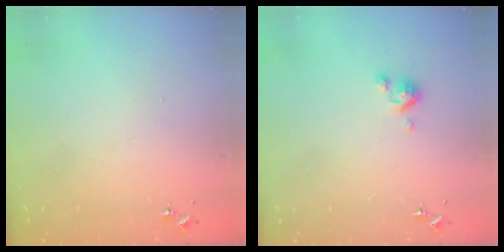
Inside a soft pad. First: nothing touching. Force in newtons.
{"total": 3.0, "press": 3.0, "slide": 0.3}